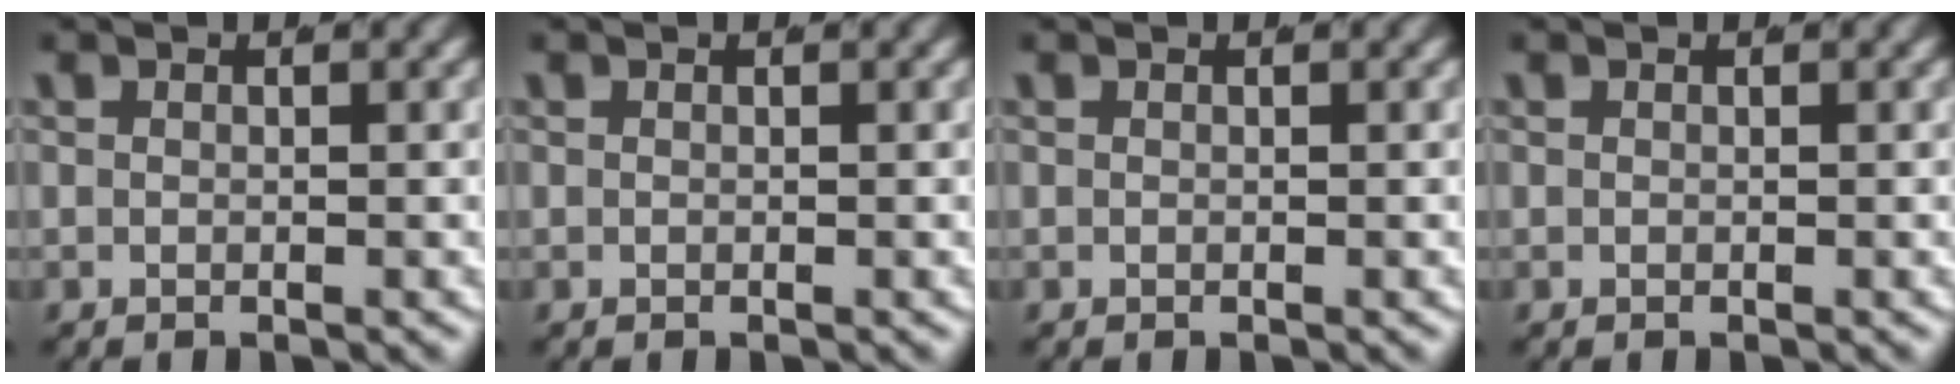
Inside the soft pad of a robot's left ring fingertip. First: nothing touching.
{"total": 0.0}
{"total": 0.0}
{"total": 0.0}